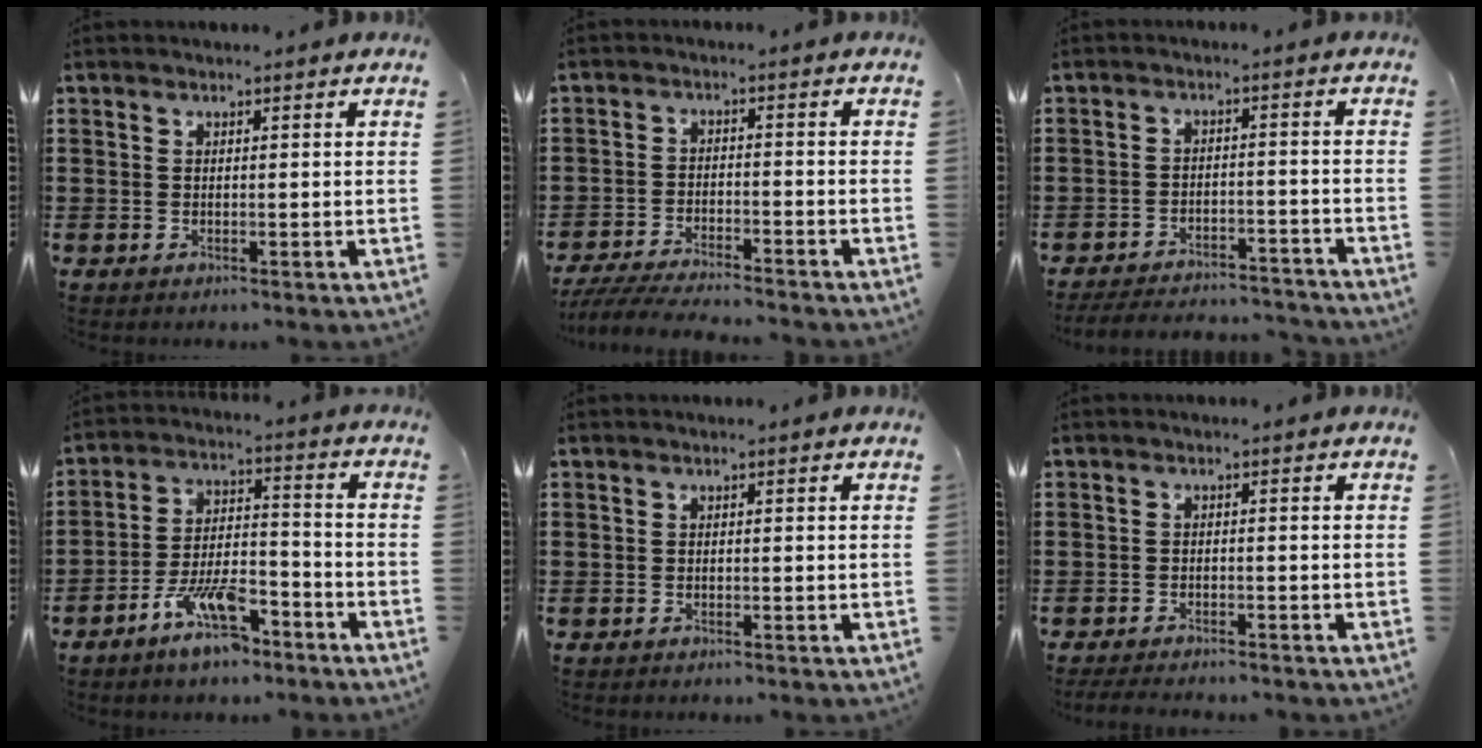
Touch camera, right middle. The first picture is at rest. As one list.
[{"total": 4.8, "force": [-4.6, 0.1, 1.3], "torque": [-0.035, -0.010, -0.094]}, {"total": 4.3, "force": [-4.2, 0.3, 0.8], "torque": [-0.020, 0.000, -0.088]}, {"total": 9.0, "force": [-6.6, 2.9, 5.5], "torque": [-0.110, 0.007, -0.123]}, {"total": 0.0}, {"total": 1.9, "force": [-1.9, 0.1, 0.3], "torque": [-0.008, -0.002, -0.038]}]